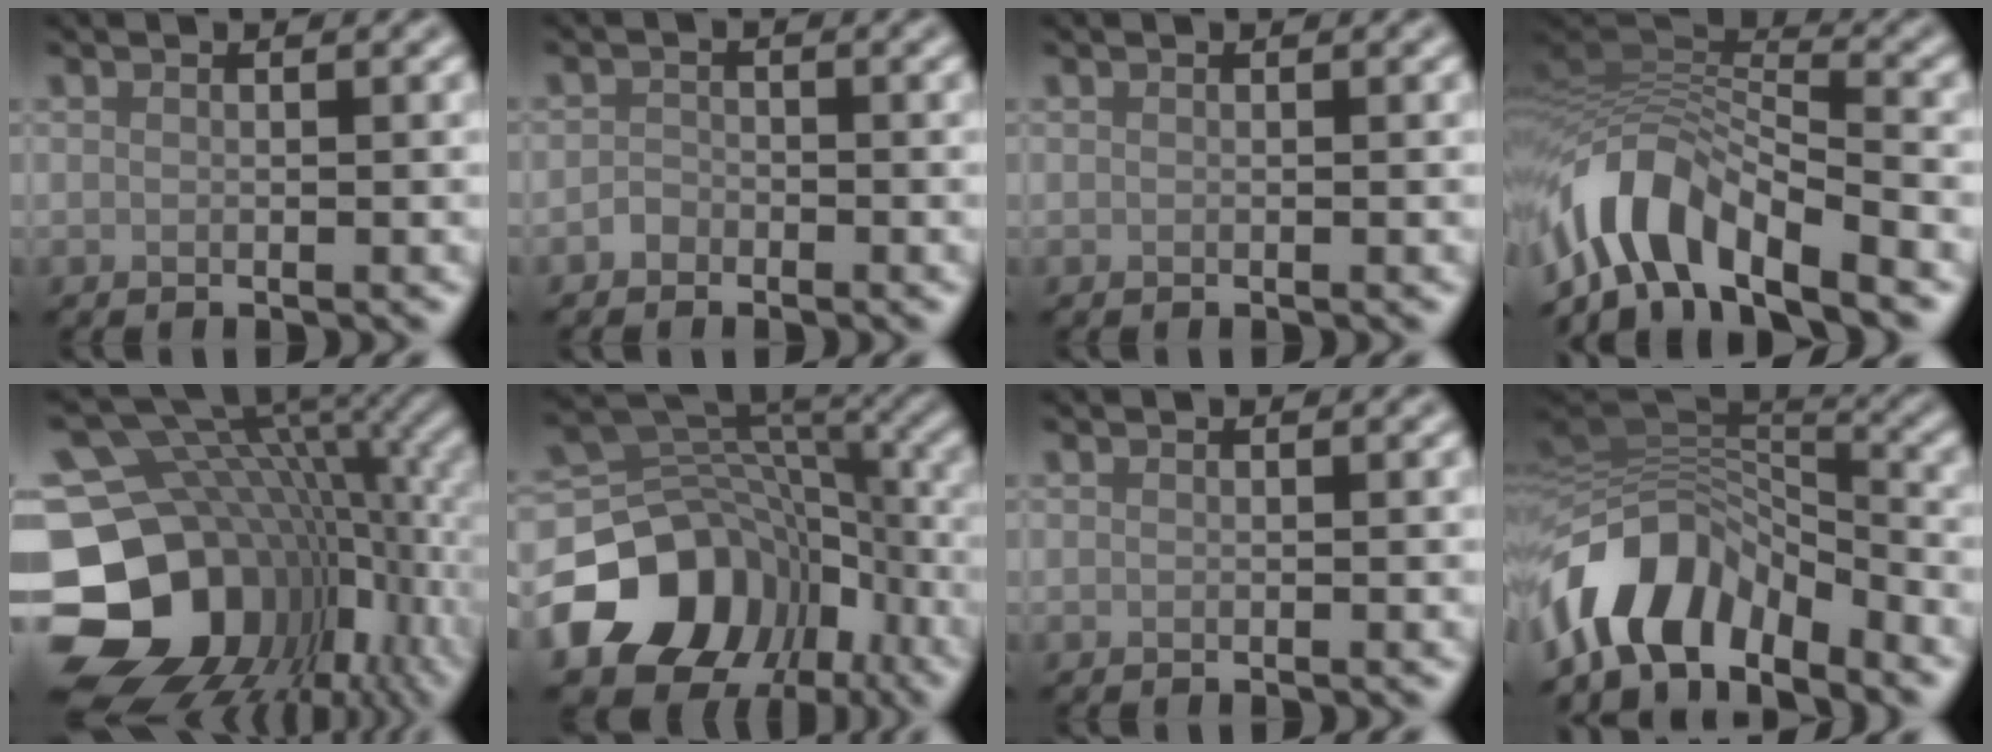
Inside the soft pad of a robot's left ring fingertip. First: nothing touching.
{"total": 1.1, "force": [-0.7, 0.8, 0.1], "torque": [0.000, 0.003, -0.016]}
{"total": 0.0}
{"total": 8.7, "force": [-5.4, 3.5, 5.9], "torque": [-0.093, 0.009, -0.110]}
{"total": 19.7, "force": [-4.6, 15.0, 11.9], "torque": [-0.220, -0.014, -0.047]}
{"total": 13.0, "force": [-6.1, 9.9, 5.7], "torque": [-0.119, -0.015, -0.095]}
{"total": 0.0}
{"total": 9.5, "force": [-6.1, 4.7, 5.5], "torque": [-0.090, 0.003, -0.118]}